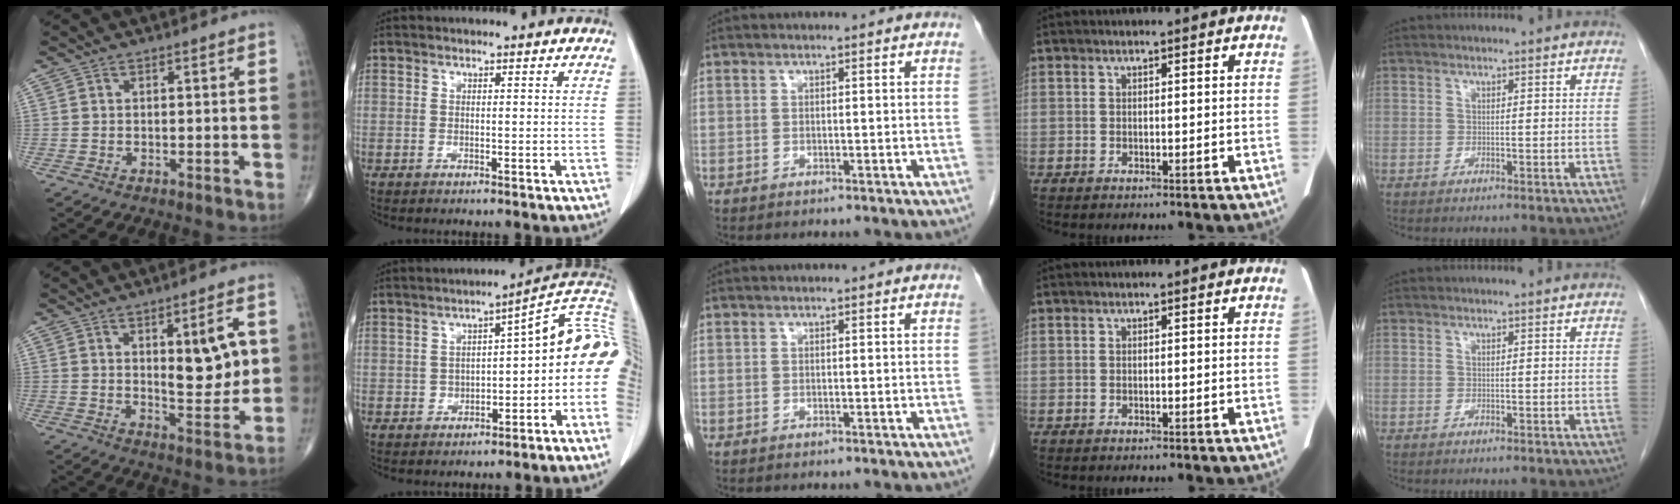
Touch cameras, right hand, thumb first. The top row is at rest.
{"thumb": {"total": 10.8, "force": [2.4, 3.9, 9.8], "torque": [-0.119, -0.023, 0.041]}, "index": {"total": 11.5, "force": [-2.0, 5.1, 10.1], "torque": [-0.126, 0.051, -0.025]}}